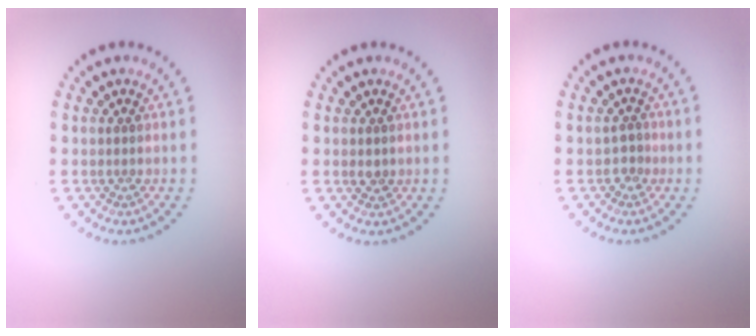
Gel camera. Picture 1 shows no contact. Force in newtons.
{"total": 0.8, "press": 0.7, "slide": 0.3}
{"total": 1.1, "press": 0.8, "slide": 0.7}